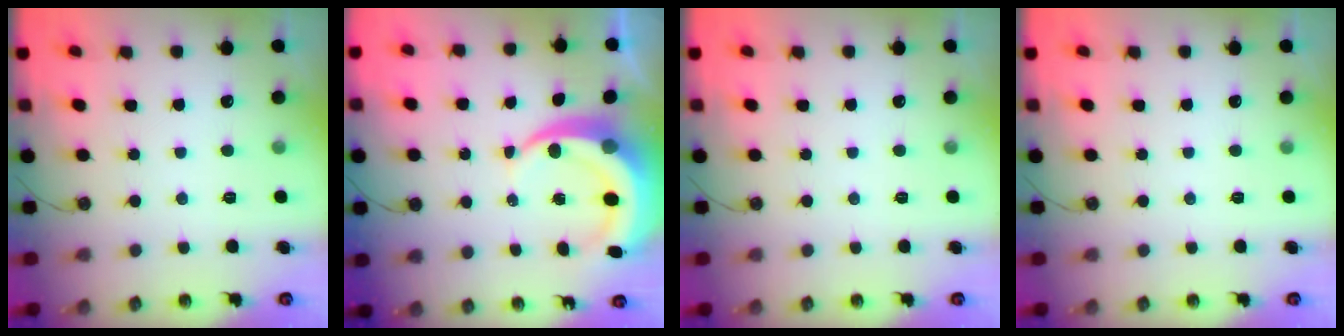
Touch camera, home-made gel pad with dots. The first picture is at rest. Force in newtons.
{"total": 10.6, "press": 10.5, "slide": 1.2}
{"total": 0.0}
{"total": 0.0}